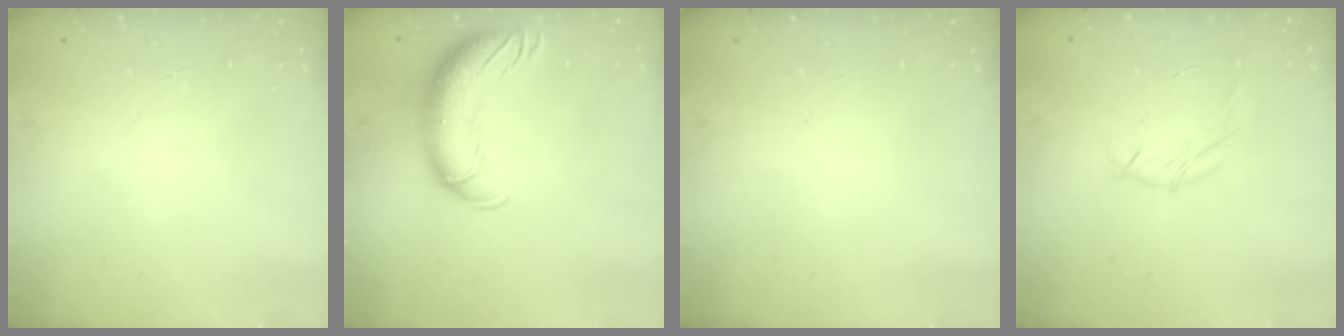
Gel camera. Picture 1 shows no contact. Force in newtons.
{"total": 14.0, "press": 13.6, "slide": 3.3}
{"total": 0.0}
{"total": 3.9, "press": 3.8, "slide": 0.8}